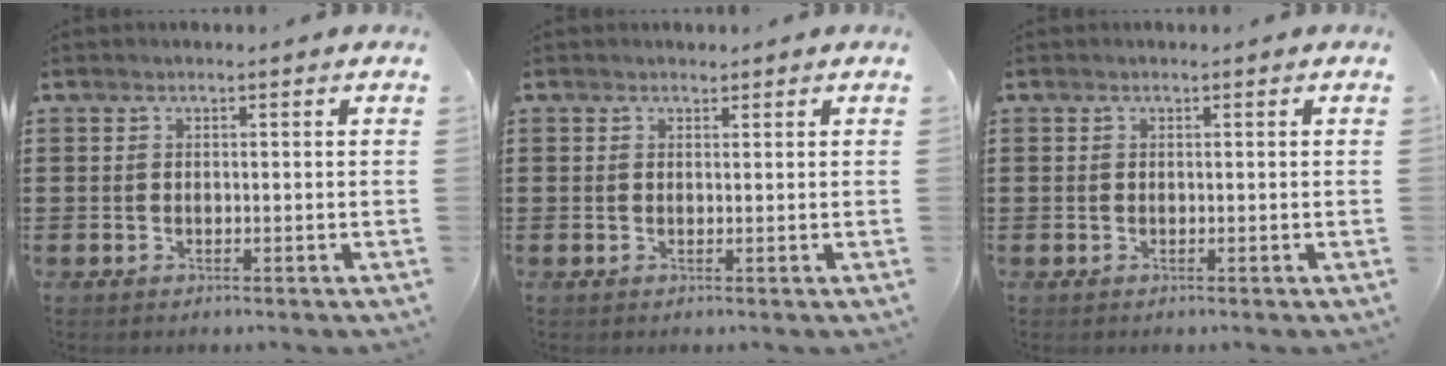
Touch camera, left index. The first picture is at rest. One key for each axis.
{"total": 0.6, "fx": 0.5, "fy": 0.4, "fz": 0.1, "tx": -0.003, "ty": 0.003, "tz": 0.010}
{"total": 0.0}